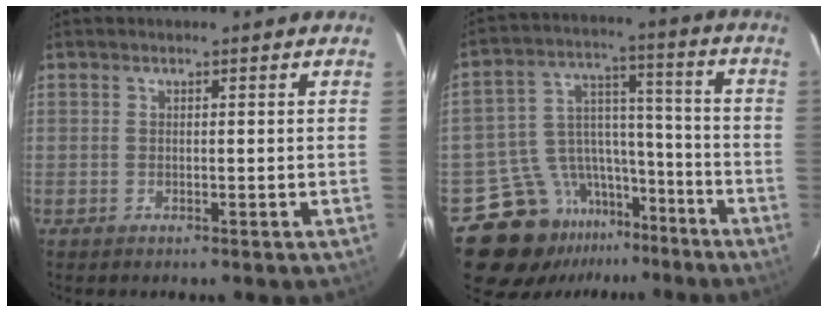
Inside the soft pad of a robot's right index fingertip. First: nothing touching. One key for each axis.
{"total": 14.8, "fx": -10.2, "fy": 9.8, "fz": 4.2, "tx": -0.055, "ty": 0.077, "tz": -0.153}